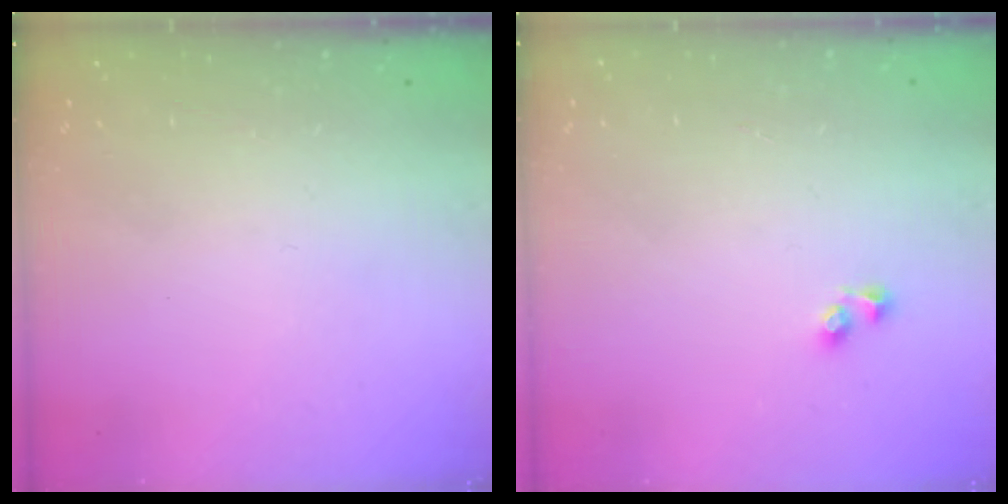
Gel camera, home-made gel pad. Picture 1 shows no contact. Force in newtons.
{"total": 2.6, "press": 2.3, "slide": 1.2}